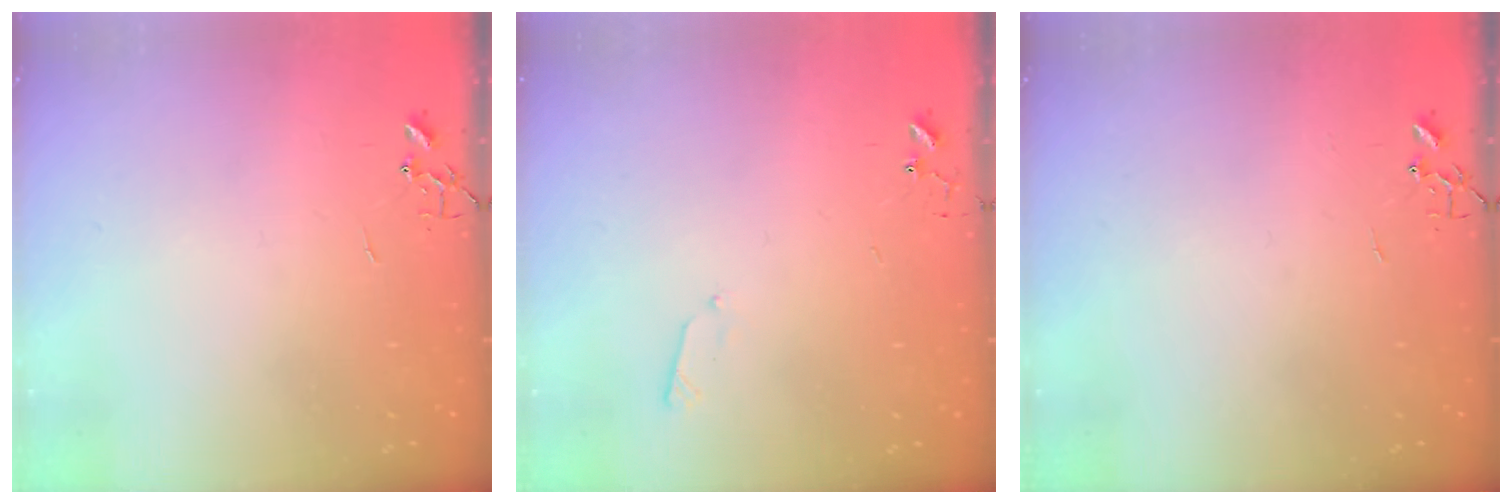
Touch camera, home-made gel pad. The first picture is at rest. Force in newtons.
{"total": 4.1, "press": 4.0, "slide": 0.6}
{"total": 0.0}